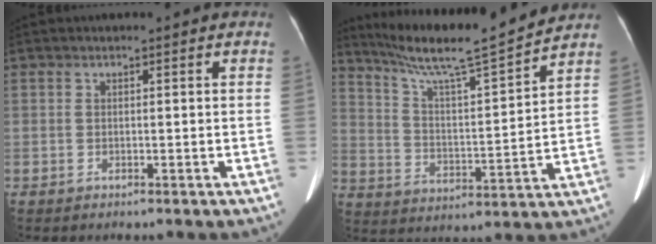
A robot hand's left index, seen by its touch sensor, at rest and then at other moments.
{"total": 15.5, "force": [14.0, -1.2, 6.6], "torque": [-0.120, -0.008, 0.230]}